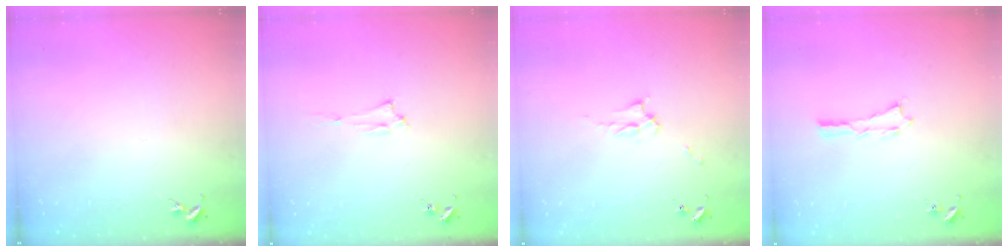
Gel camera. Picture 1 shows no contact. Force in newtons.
{"total": 1.5, "press": 1.5, "slide": 0.2}
{"total": 3.2, "press": 3.1, "slide": 0.5}
{"total": 0.0}